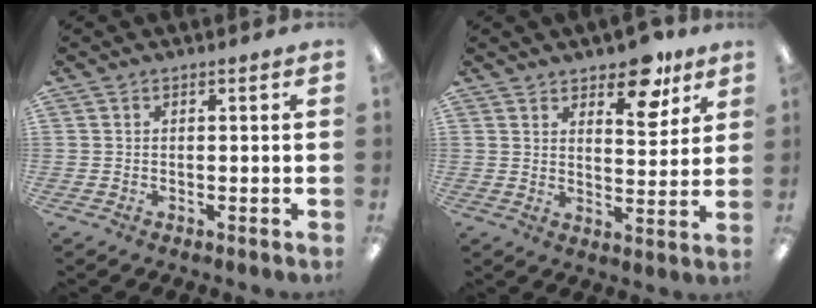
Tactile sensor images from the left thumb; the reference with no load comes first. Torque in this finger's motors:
{"motor_torque": [0.60, 0.76, -0.16, 0.05, 0.02]}